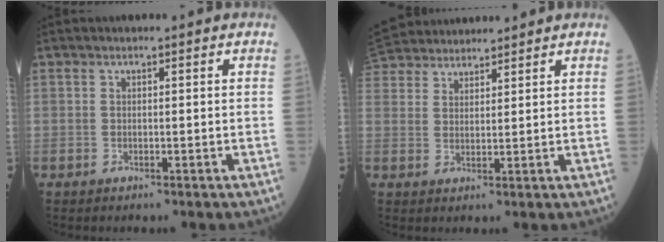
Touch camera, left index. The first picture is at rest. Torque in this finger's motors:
{"motor_torque": [0.89, -1.25, 0.27, 0.08]}